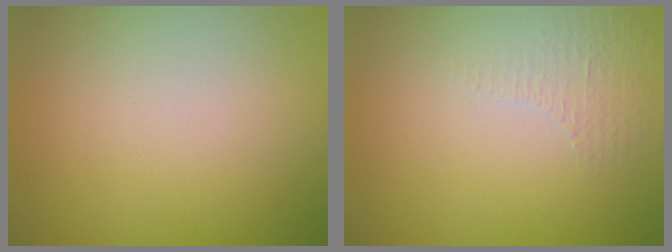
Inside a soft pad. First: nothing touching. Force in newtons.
{"total": 0.9, "press": 0.5, "slide": 0.8}